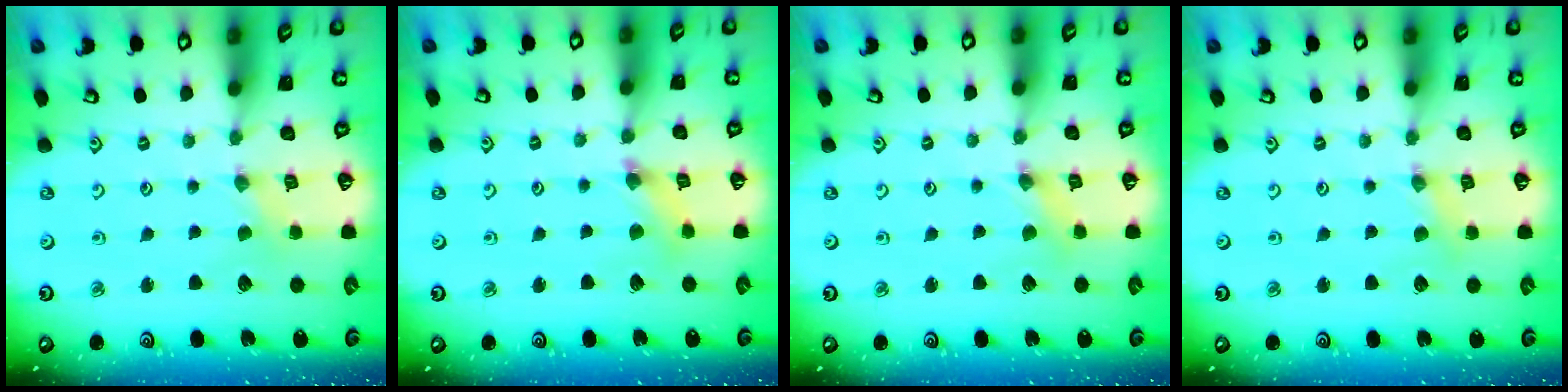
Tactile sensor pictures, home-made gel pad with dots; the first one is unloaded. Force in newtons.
{"total": 3.7, "press": 3.7, "slide": 0.4}
{"total": 1.2, "press": 1.1, "slide": 0.2}
{"total": 2.5, "press": 2.5, "slide": 0.3}